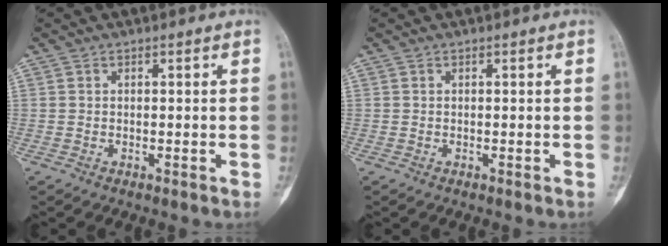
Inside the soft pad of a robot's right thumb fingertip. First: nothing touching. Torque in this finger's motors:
{"motor_torque": [0.01, -0.01, 0.04, -0.04, 0.02]}